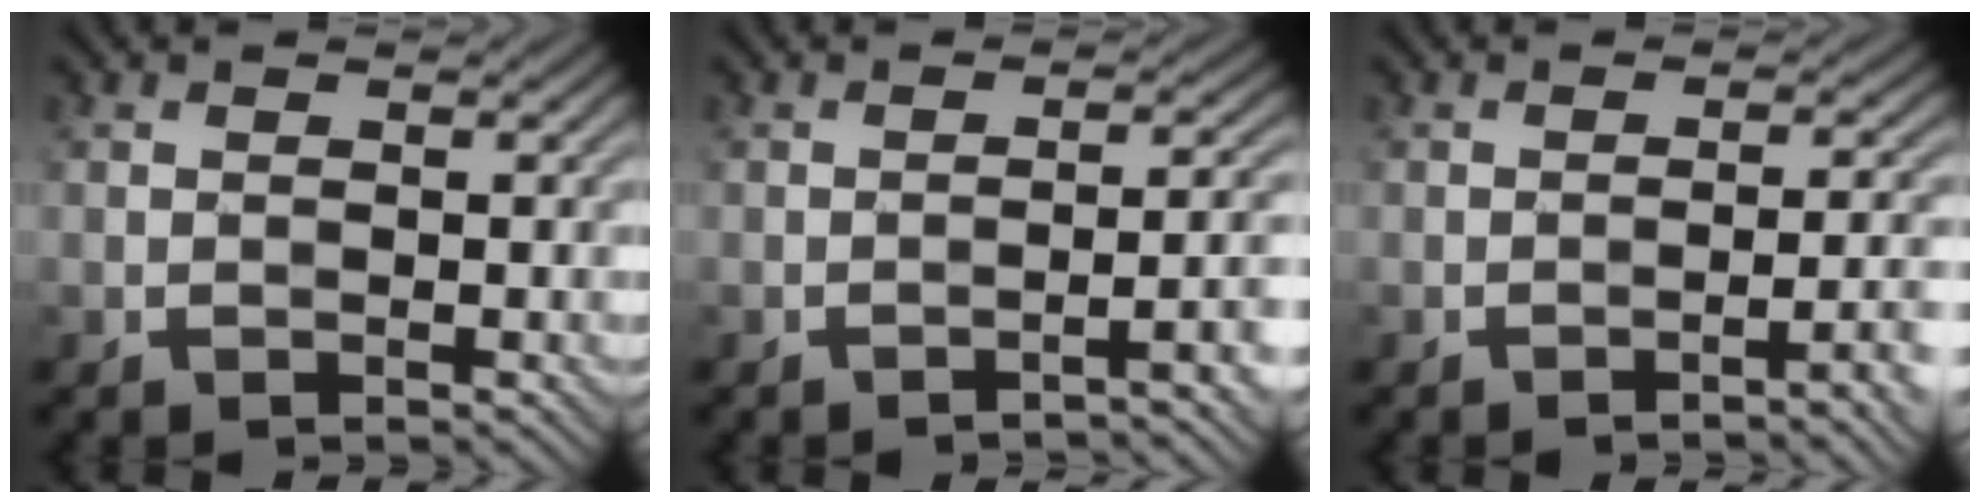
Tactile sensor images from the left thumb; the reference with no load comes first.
{"total": 4.2, "force": [-2.2, 0.6, 3.5], "torque": [-0.034, 0.020, -0.044]}
{"total": 4.4, "force": [-2.0, 0.8, 3.8], "torque": [-0.044, 0.014, -0.036]}